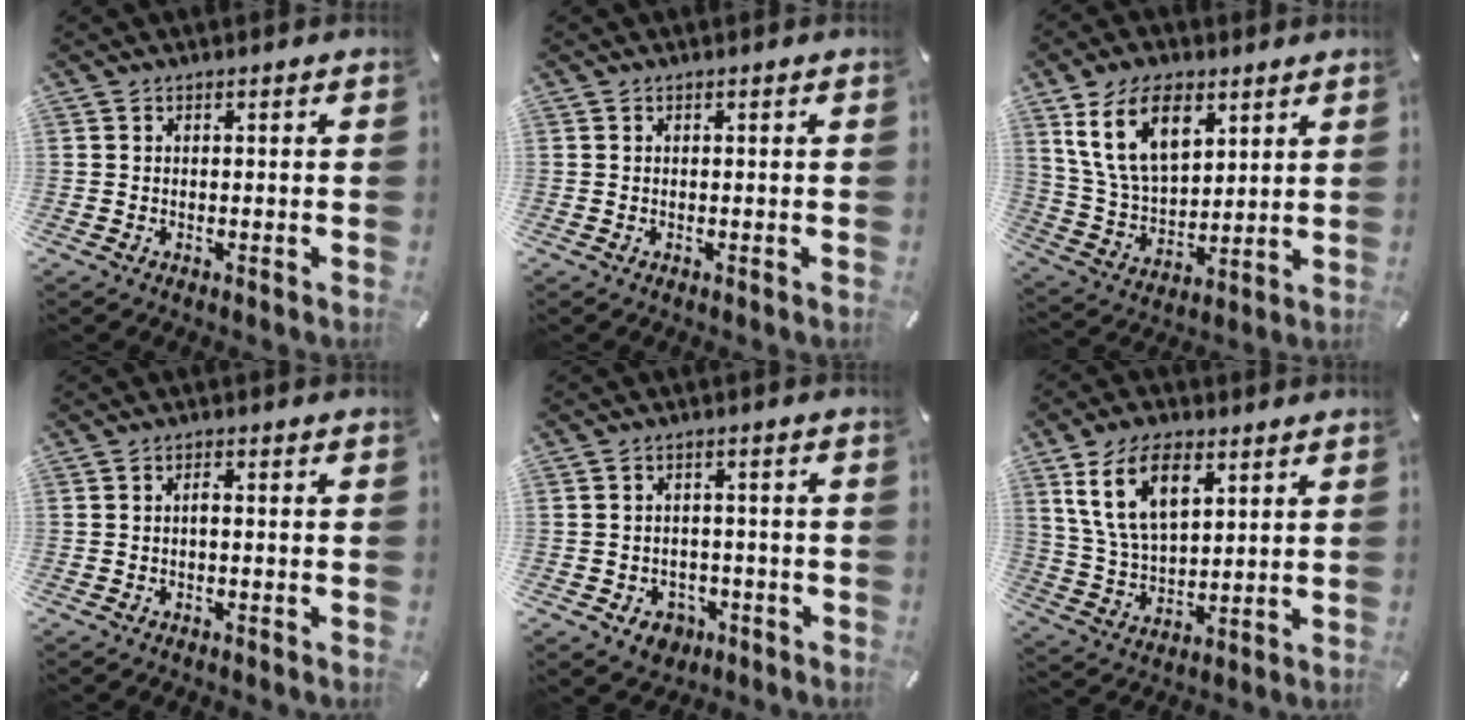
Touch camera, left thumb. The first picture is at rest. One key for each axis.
{"total": 0.0}
{"total": 15.5, "fx": 8.0, "fy": 9.4, "fz": 9.4, "tx": -0.204, "ty": -0.015, "tz": 0.146}
{"total": 1.5, "fx": -0.3, "fy": 0.4, "fz": 1.4, "tx": -0.028, "ty": 0.002, "tz": -0.007}
{"total": 4.9, "fx": -2.3, "fy": 3.9, "fz": 1.9, "tx": -0.036, "ty": 0.014, "tz": -0.040}
{"total": 13.3, "fx": 6.5, "fy": 7.5, "fz": 8.9, "tx": -0.203, "ty": -0.011, "tz": 0.114}